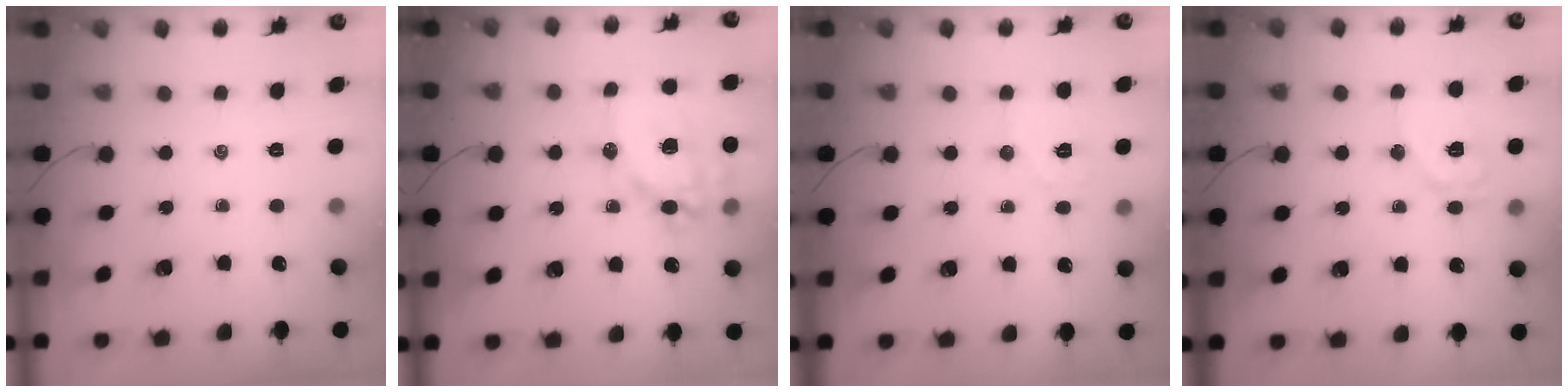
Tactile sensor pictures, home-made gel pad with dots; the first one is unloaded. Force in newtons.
{"total": 19.0, "press": 18.6, "slide": 3.7}
{"total": 5.7, "press": 5.6, "slide": 1.1}
{"total": 10.3, "press": 10.2, "slide": 1.4}